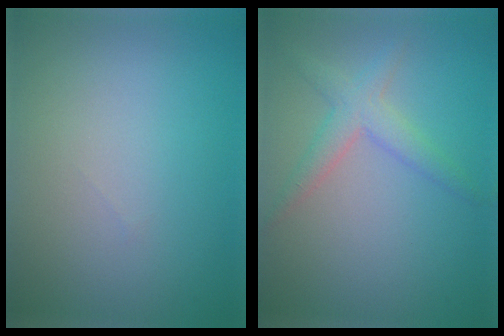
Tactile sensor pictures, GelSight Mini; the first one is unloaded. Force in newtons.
{"total": 2.7, "press": 2.7, "slide": 0.1}